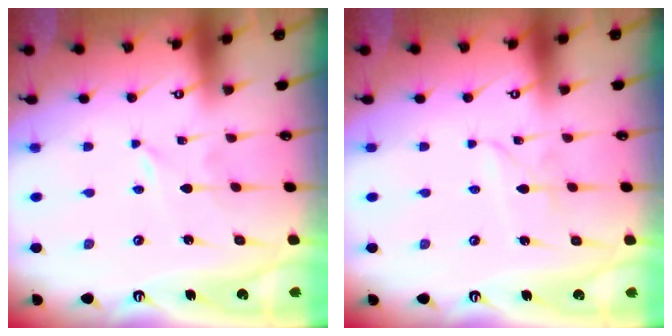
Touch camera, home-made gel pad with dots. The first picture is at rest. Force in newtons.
{"total": 2.2, "press": 2.2, "slide": 0.2}